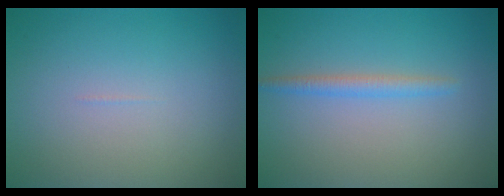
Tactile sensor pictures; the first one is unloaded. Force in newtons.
{"total": 1.6, "press": 1.6, "slide": 0.0}